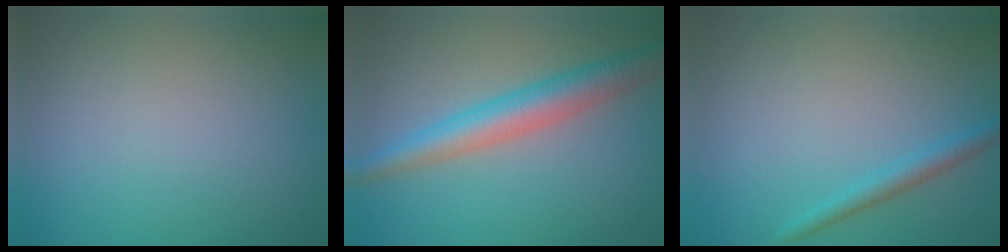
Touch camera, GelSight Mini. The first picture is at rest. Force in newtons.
{"total": 4.8, "press": 4.8, "slide": 0.0}
{"total": 1.8, "press": 1.8, "slide": 0.1}